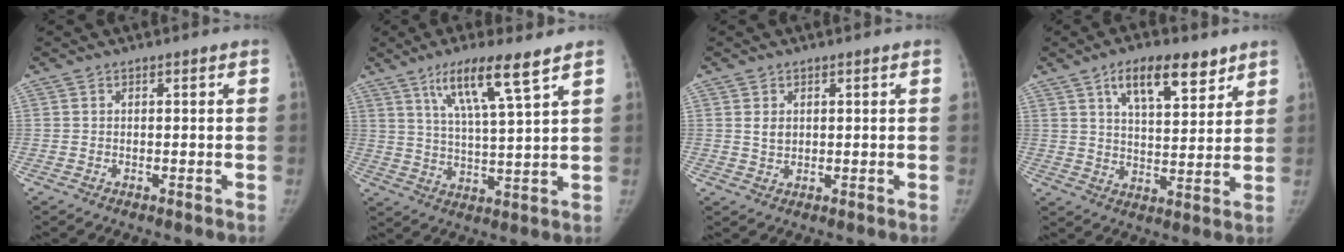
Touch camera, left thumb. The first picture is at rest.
{"total": 11.3, "force": [6.9, 1.1, 9.0], "torque": [-0.161, -0.030, 0.126]}
{"total": 2.3, "force": [0.8, 1.8, 1.3], "torque": [-0.015, -0.008, 0.020]}
{"total": 12.0, "force": [7.3, 5.0, 8.2], "torque": [-0.105, -0.033, 0.121]}